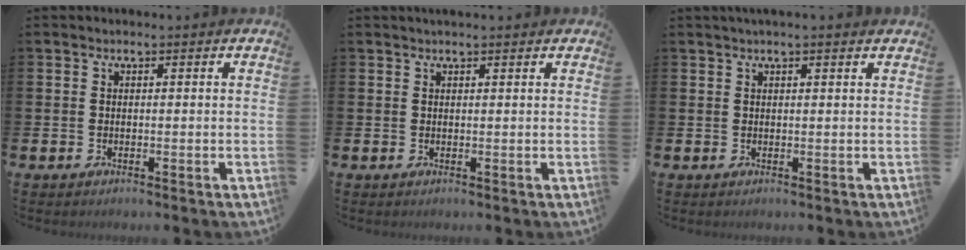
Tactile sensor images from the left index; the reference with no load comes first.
{"total": 1.0, "force": [0.9, 0.2, 0.4], "torque": [0.002, -0.001, 0.013]}
{"total": 1.5, "force": [1.3, 0.0, 0.7], "torque": [-0.004, -0.004, 0.021]}